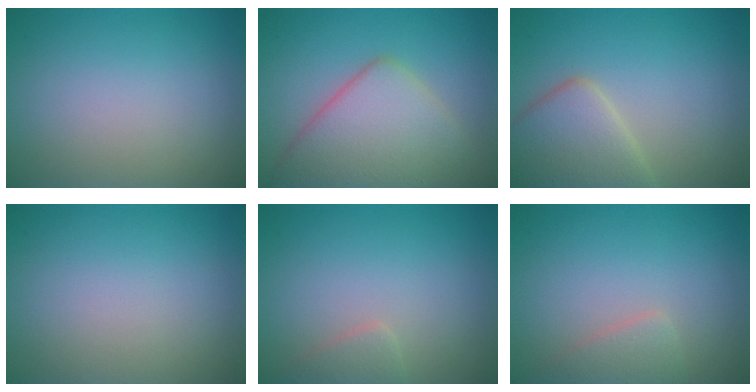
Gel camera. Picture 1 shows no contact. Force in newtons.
{"total": 7.4, "press": 7.4, "slide": 0.2}
{"total": 5.3, "press": 5.3, "slide": 0.4}
{"total": 0.0}
{"total": 1.3, "press": 1.3, "slide": 0.1}
{"total": 1.7, "press": 1.7, "slide": 0.2}